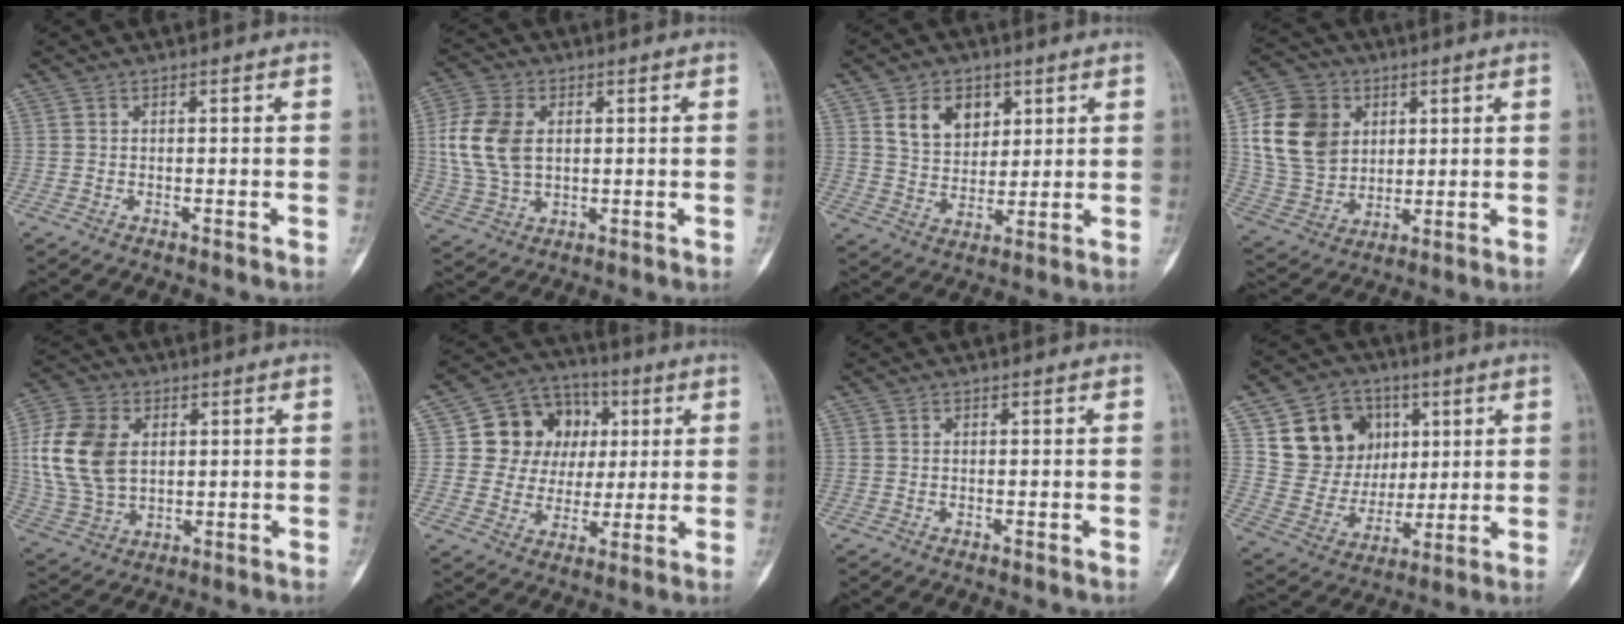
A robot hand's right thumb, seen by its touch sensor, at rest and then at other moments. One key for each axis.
{"total": 11.4, "fx": 1.7, "fy": 7.7, "fz": 8.2, "tx": -0.168, "ty": 0.002, "tz": 0.038}
{"total": 9.6, "fx": 4.1, "fy": 6.9, "fz": 5.3, "tx": -0.057, "ty": -0.023, "tz": 0.077}
{"total": 15.9, "fx": 4.0, "fy": 12.9, "fz": 8.4, "tx": -0.141, "ty": -0.002, "tz": 0.083}
{"total": 15.2, "fx": 2.6, "fy": 10.7, "fz": 10.5, "tx": -0.201, "ty": 0.000, "tz": 0.055}
{"total": 13.6, "fx": 2.8, "fy": 12.1, "fz": 5.5, "tx": -0.037, "ty": 0.009, "tz": 0.050}
{"total": 0.0}
{"total": 16.4, "fx": 5.9, "fy": 13.7, "fz": 6.8, "tx": -0.068, "ty": -0.006, "tz": 0.117}